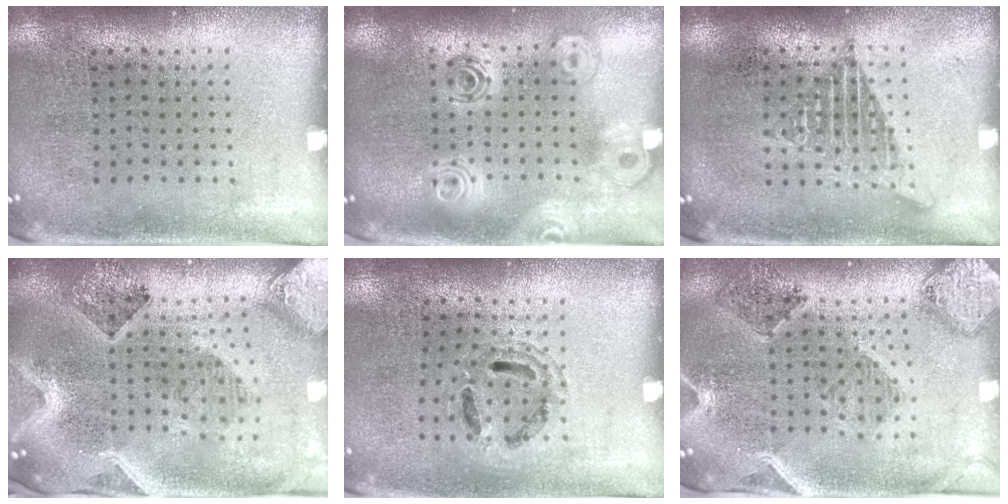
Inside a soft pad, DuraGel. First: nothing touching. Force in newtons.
{"total": 2.1, "press": 1.7, "slide": 1.3}
{"total": 1.2, "press": 1.2, "slide": 0.1}
{"total": 3.6, "press": 2.9, "slide": 2.1}
{"total": 0.9, "press": 0.9, "slide": 0.1}
{"total": 1.5, "press": 1.4, "slide": 0.4}